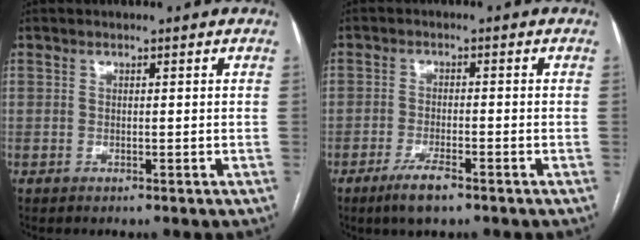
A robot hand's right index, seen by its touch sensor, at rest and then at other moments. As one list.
[{"total": 4.6, "force": [-3.1, 0.9, 3.2], "torque": [-0.067, -0.005, -0.054]}]